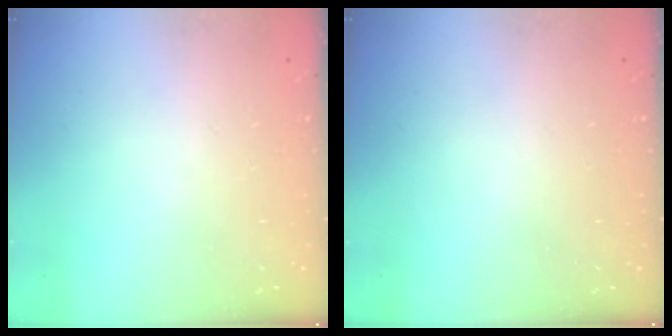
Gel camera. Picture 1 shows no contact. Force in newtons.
{"total": 0.0}